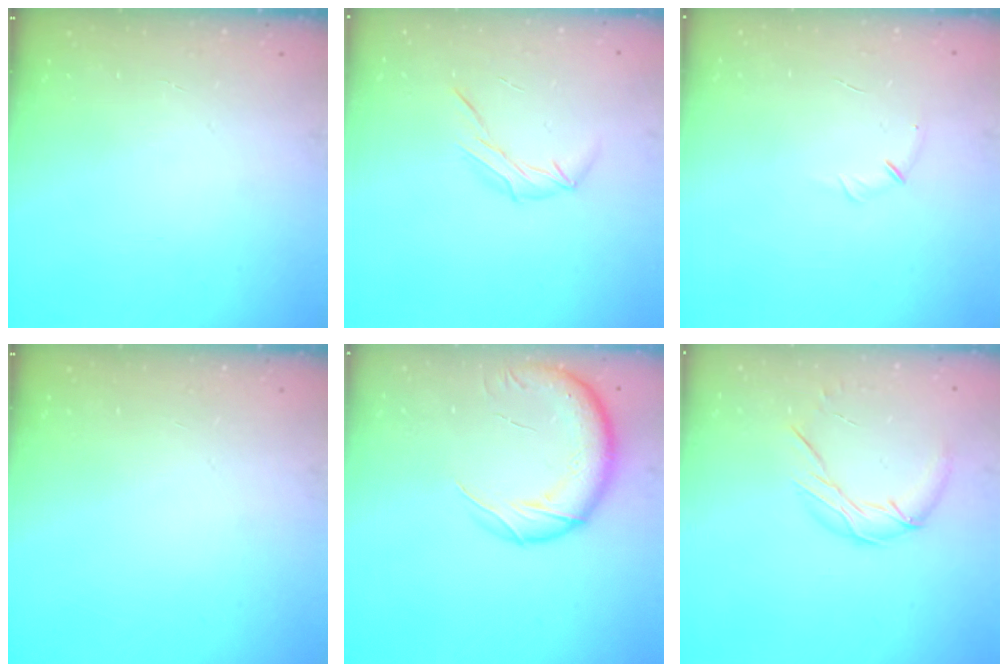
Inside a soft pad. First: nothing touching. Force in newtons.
{"total": 6.6, "press": 6.6, "slide": 0.2}
{"total": 5.6, "press": 5.3, "slide": 1.6}
{"total": 0.0}
{"total": 16.6, "press": 16.0, "slide": 4.1}
{"total": 8.7, "press": 8.7, "slide": 0.3}